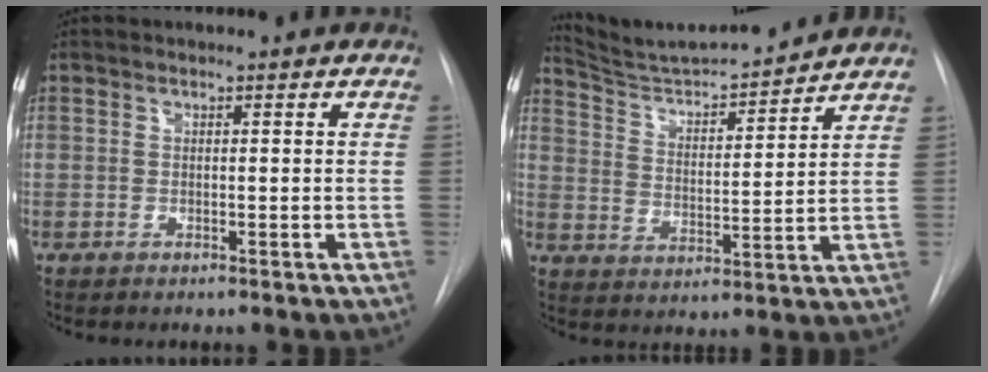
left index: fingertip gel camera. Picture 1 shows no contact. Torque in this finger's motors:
{"motor_torque": [-0.20, -0.33, -0.62, -0.07]}